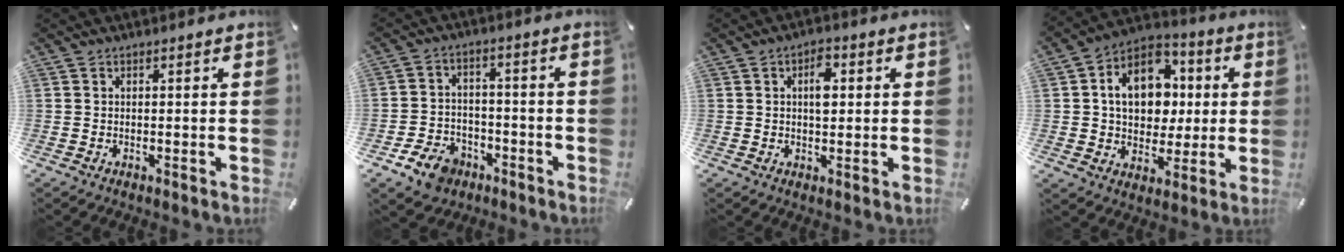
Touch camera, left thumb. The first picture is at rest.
{"total": 8.7, "force": [-5.4, 6.0, 3.2], "torque": [-0.065, 0.038, -0.098]}
{"total": 5.1, "force": [1.0, 2.8, 4.1], "torque": [-0.053, -0.004, 0.009]}
{"total": 15.2, "force": [1.7, 11.9, 9.2], "torque": [-0.166, 0.002, 0.034]}